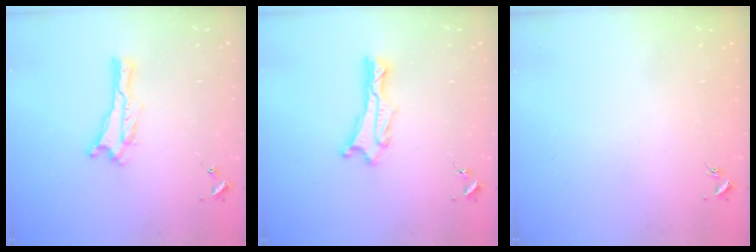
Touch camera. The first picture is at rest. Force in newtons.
{"total": 1.3, "press": 1.3, "slide": 0.1}
{"total": 0.0}